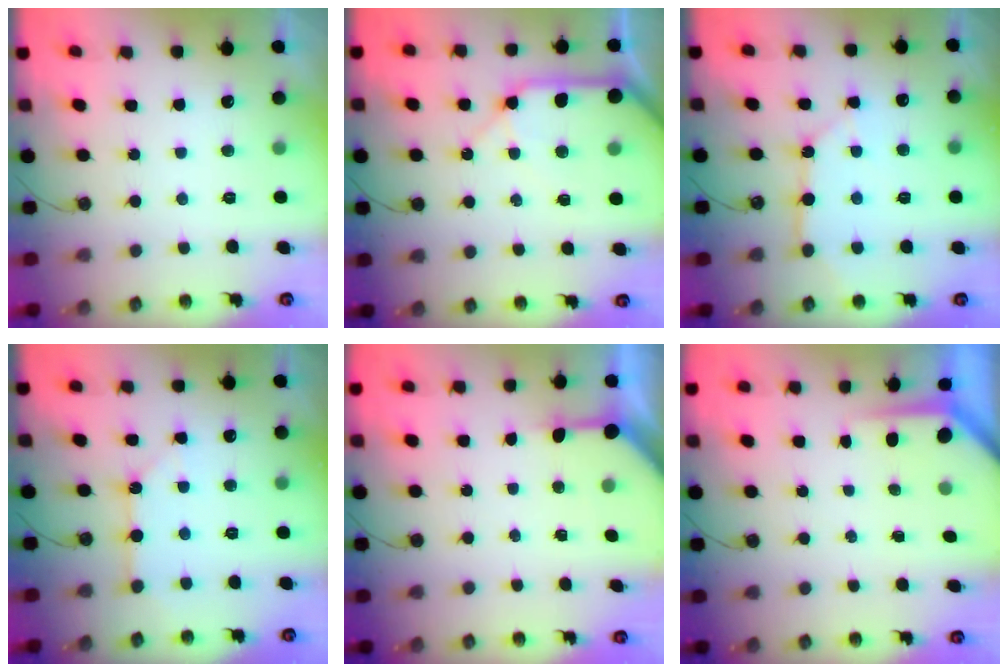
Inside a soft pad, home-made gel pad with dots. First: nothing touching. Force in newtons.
{"total": 13.1, "press": 13.0, "slide": 1.6}
{"total": 10.6, "press": 10.5, "slide": 1.2}
{"total": 2.7, "press": 2.6, "slide": 0.3}
{"total": 4.7, "press": 4.6, "slide": 0.5}
{"total": 3.9, "press": 3.9, "slide": 0.2}